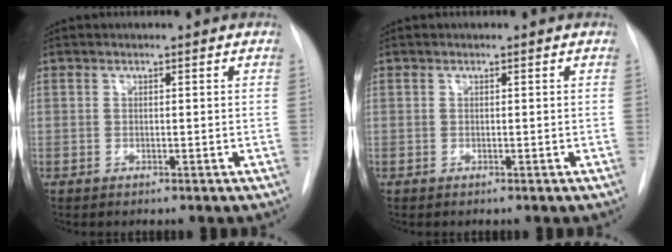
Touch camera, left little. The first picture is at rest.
{"total": 0.0}